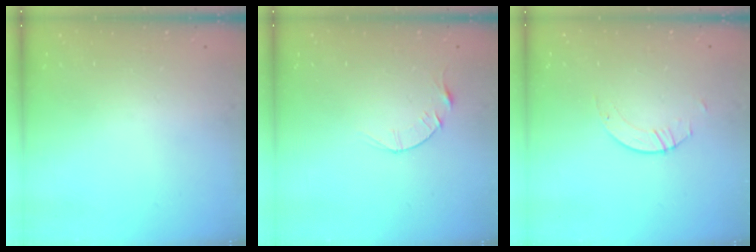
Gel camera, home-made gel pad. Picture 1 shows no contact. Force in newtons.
{"total": 3.9, "press": 3.9, "slide": 0.5}
{"total": 2.1, "press": 2.1, "slide": 0.1}